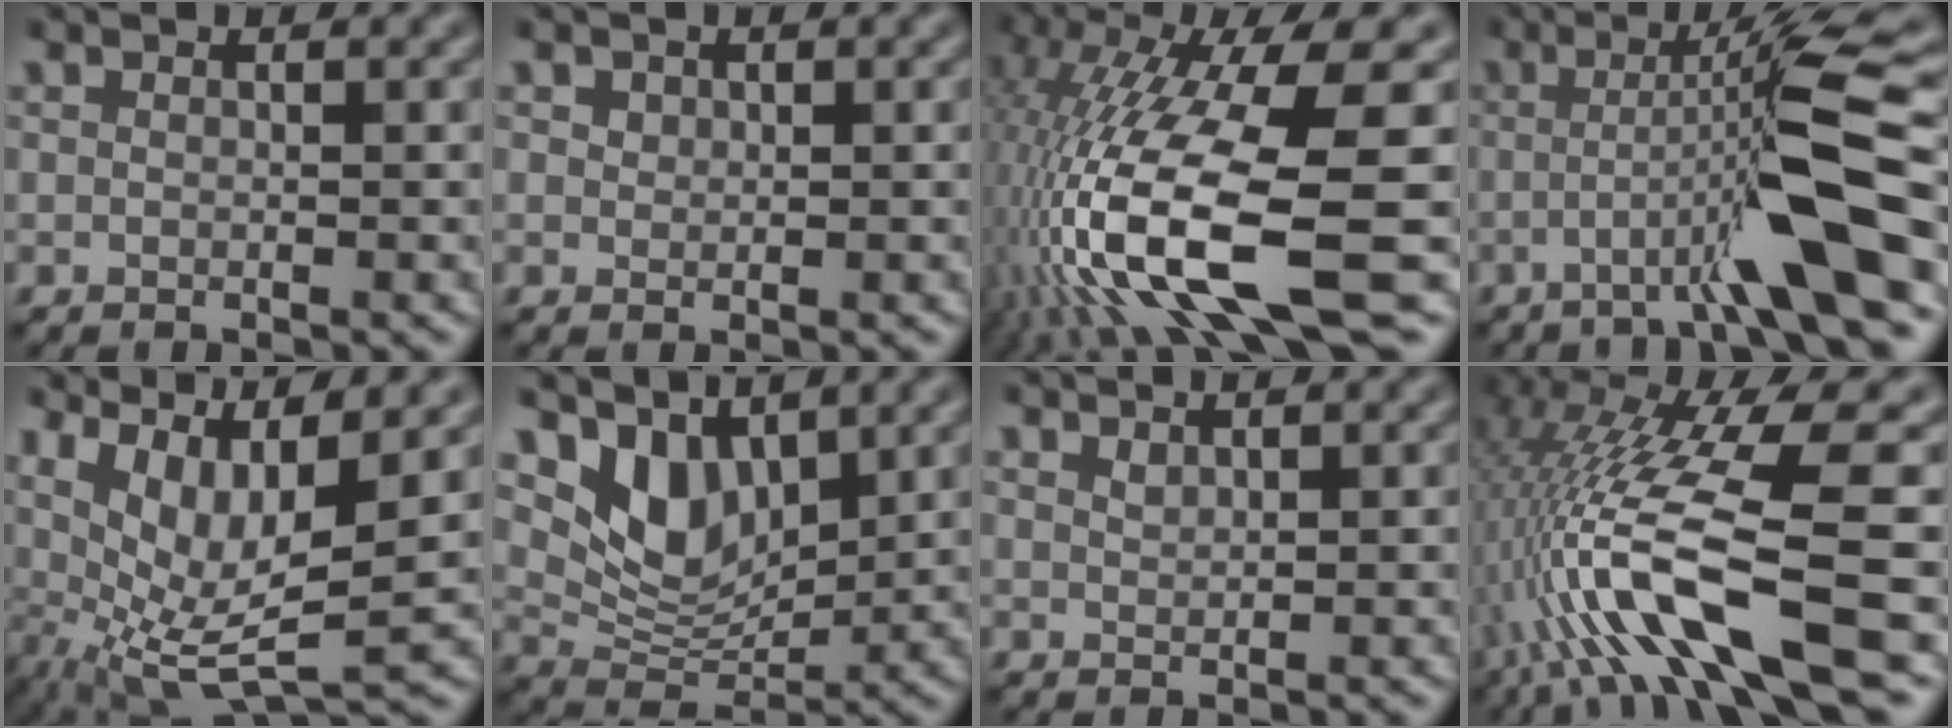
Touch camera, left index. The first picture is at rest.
{"total": 1.5, "force": [0.8, 1.1, 0.6], "torque": [-0.015, 0.007, 0.008]}
{"total": 14.6, "force": [-5.5, 3.4, 13.1], "torque": [-0.277, -0.008, -0.082]}
{"total": 8.1, "force": [-2.4, 0.3, 7.8], "torque": [-0.121, 0.008, -0.040]}
{"total": 10.4, "force": [2.3, 3.6, 9.5], "torque": [-0.163, 0.012, 0.066]}
{"total": 4.4, "force": [2.3, 2.7, 2.6], "torque": [-0.060, -0.015, 0.044]}
{"total": 0.0}
{"total": 13.0, "force": [-5.0, 2.3, 11.8], "torque": [-0.230, 0.013, -0.071]}